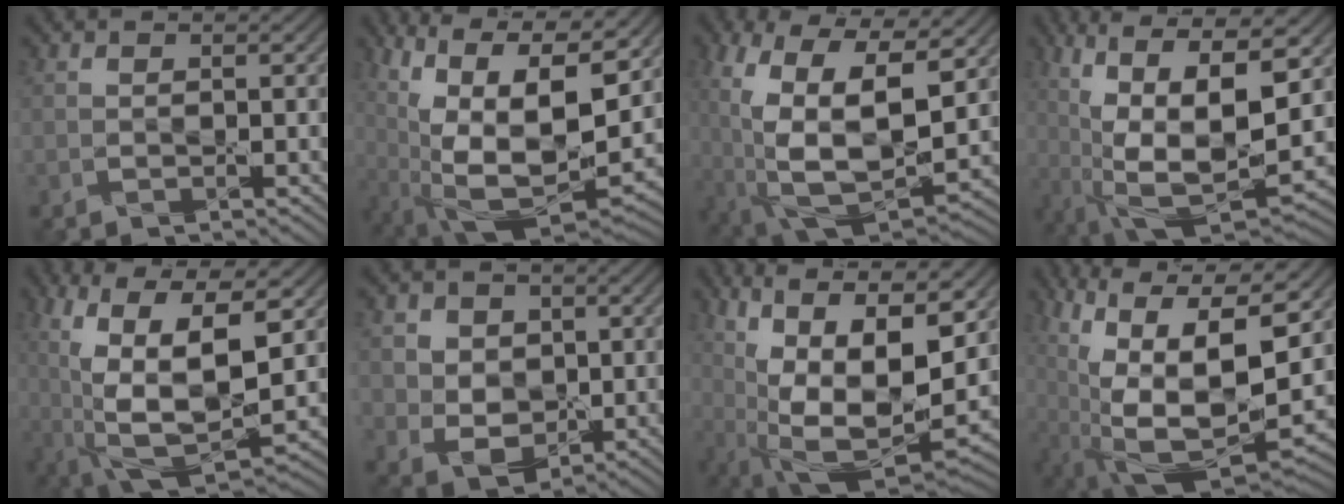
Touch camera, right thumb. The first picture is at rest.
{"total": 17.2, "force": [3.9, 8.2, 14.6], "torque": [-0.266, 0.003, 0.073]}
{"total": 16.7, "force": [2.3, 8.9, 13.9], "torque": [-0.272, -0.019, 0.049]}
{"total": 15.3, "force": [1.7, 5.9, 14.0], "torque": [-0.268, -0.004, 0.040]}
{"total": 15.0, "force": [1.9, 6.6, 13.3], "torque": [-0.260, -0.009, 0.039]}
{"total": 7.4, "force": [1.8, 6.3, 3.3], "torque": [-0.103, -0.002, 0.036]}
{"total": 16.1, "force": [3.4, 6.7, 14.2], "torque": [-0.259, -0.001, 0.067]}
{"total": 17.6, "force": [2.2, 8.4, 15.2], "torque": [-0.268, -0.015, 0.047]}